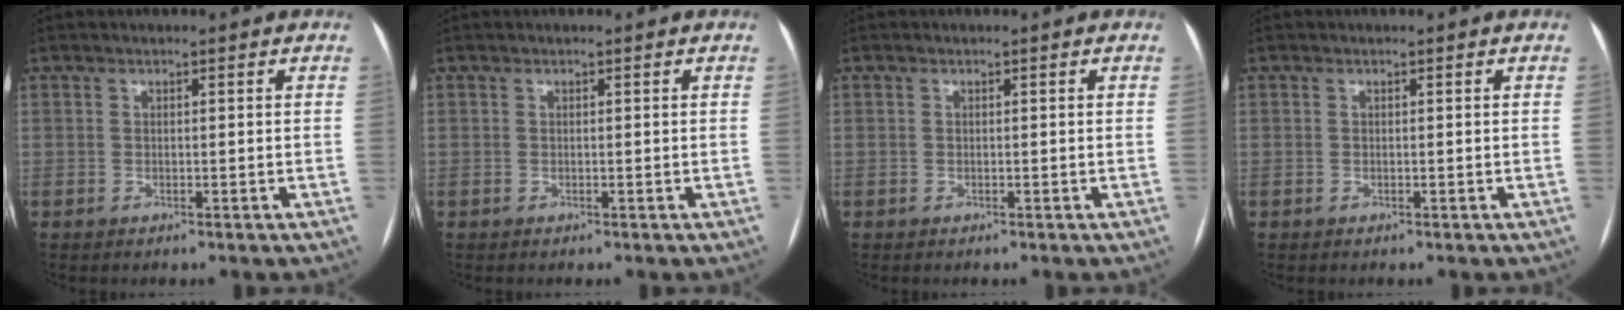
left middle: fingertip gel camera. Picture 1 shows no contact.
{"total": 0.0}
{"total": 0.0}
{"total": 0.0}